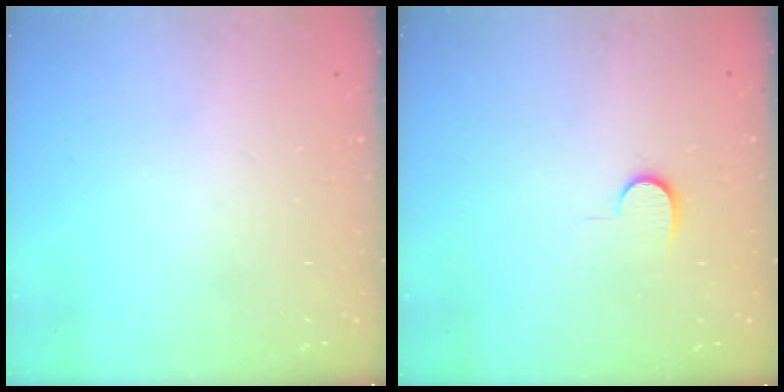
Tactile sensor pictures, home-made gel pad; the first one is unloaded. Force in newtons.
{"total": 5.1, "press": 5.1, "slide": 0.5}